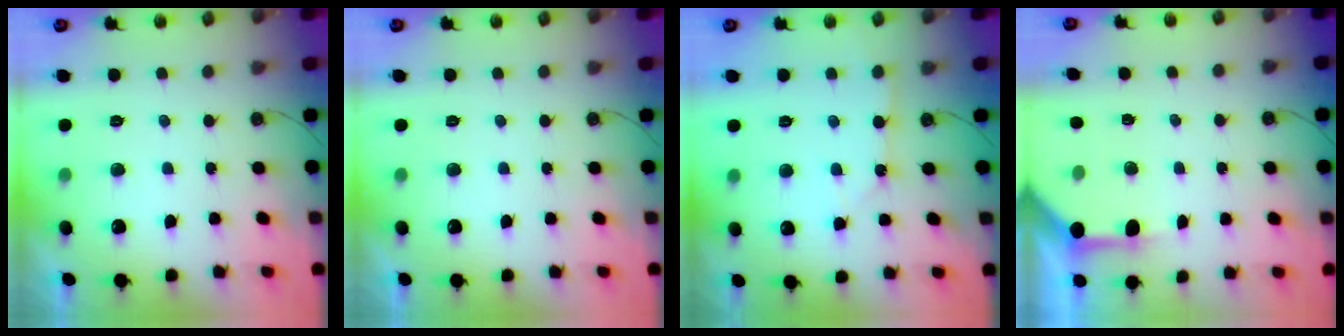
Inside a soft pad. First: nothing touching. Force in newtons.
{"total": 0.0}
{"total": 2.4, "press": 2.3, "slide": 0.3}
{"total": 3.9, "press": 3.9, "slide": 0.4}